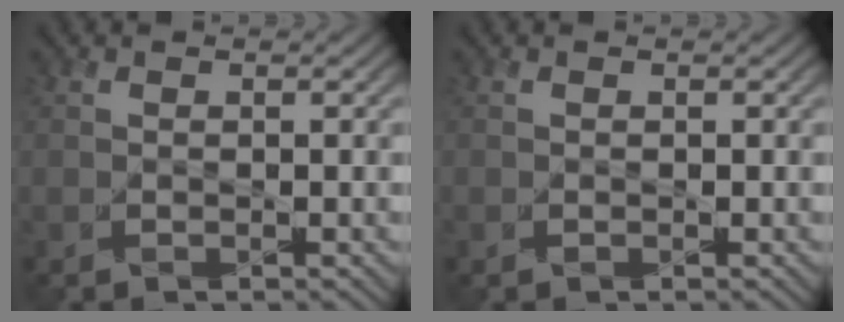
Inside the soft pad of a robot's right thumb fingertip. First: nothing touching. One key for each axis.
{"total": 0.0}